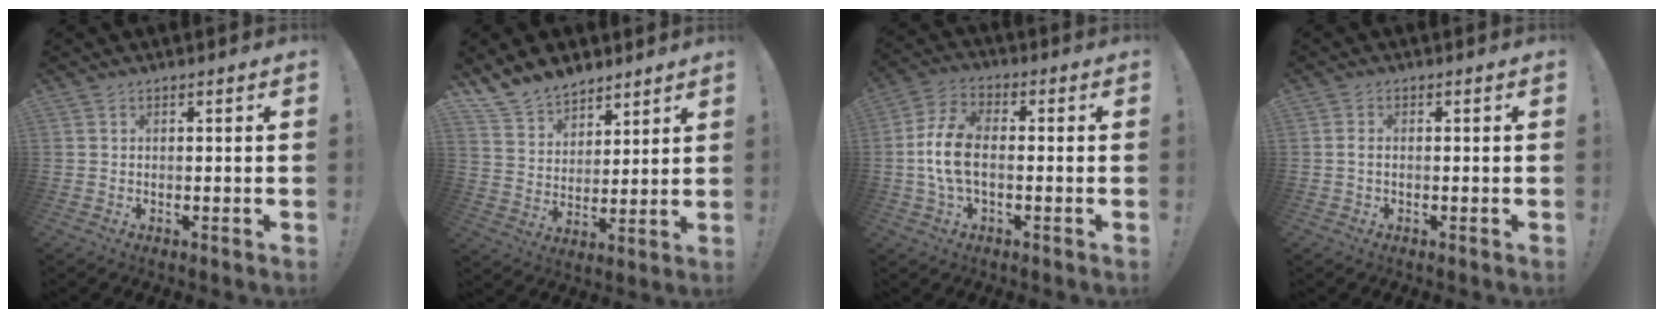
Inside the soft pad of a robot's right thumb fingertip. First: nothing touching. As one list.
[{"total": 11.1, "force": [9.4, 5.7, 1.7], "torque": [-0.052, -0.071, 0.188]}, {"total": 10.5, "force": [-1.3, 5.8, 8.7], "torque": [-0.182, 0.006, -0.020]}, {"total": 1.4, "force": [-0.2, 0.6, 1.2], "torque": [-0.023, 0.005, -0.004]}]